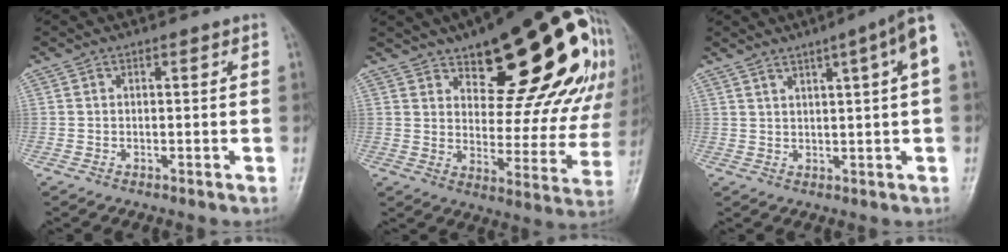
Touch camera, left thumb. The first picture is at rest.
{"total": 27.2, "force": [15.9, 10.1, 19.6], "torque": [-0.222, -0.065, 0.221]}
{"total": 8.8, "force": [3.4, 1.0, 8.1], "torque": [-0.113, 0.007, 0.045]}